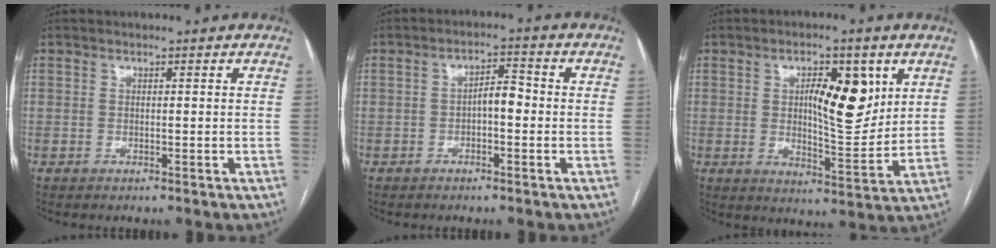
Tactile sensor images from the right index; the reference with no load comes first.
{"total": 3.7, "force": [-0.7, 1.5, 3.3], "torque": [-0.054, 0.016, -0.012]}
{"total": 10.6, "force": [3.4, 3.5, 9.4], "torque": [-0.145, 0.001, 0.057]}